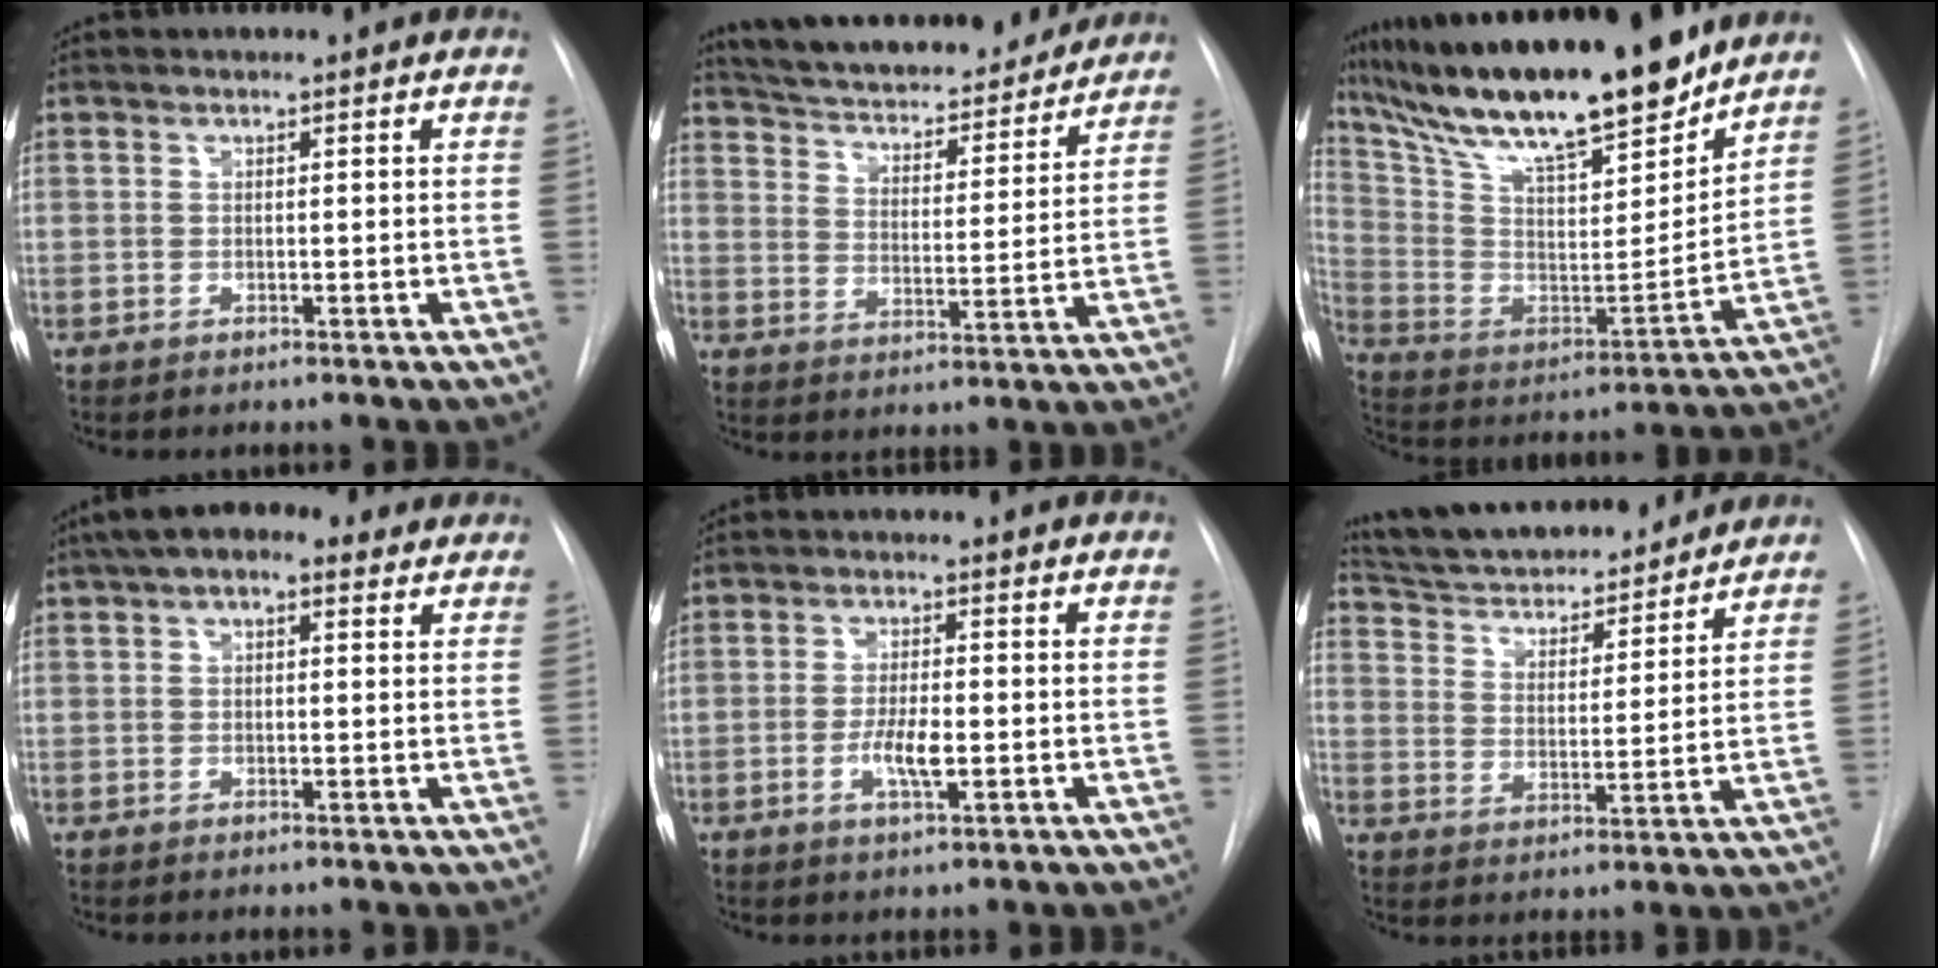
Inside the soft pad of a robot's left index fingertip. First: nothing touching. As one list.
[{"total": 23.3, "force": [21.2, 5.3, 8.1], "torque": [-0.139, -0.003, 0.293]}, {"total": 25.9, "force": [21.3, 4.2, 14.2], "torque": [-0.262, -0.006, 0.348]}, {"total": 8.9, "force": [5.8, 3.7, 5.7], "torque": [-0.090, 0.044, 0.087]}, {"total": 4.7, "force": [-1.2, 1.1, 4.4], "torque": [-0.085, -0.003, -0.019]}, {"total": 20.1, "force": [18.4, 4.4, 6.9], "torque": [-0.117, 0.012, 0.275]}]